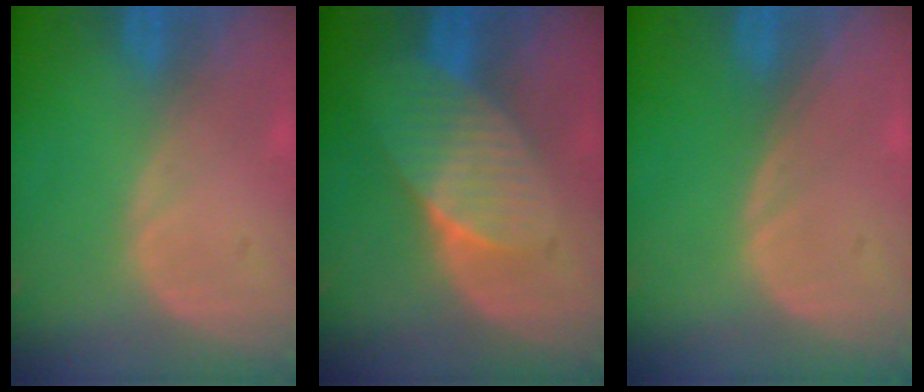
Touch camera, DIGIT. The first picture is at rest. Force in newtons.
{"total": 7.4, "press": 6.7, "slide": 3.2}
{"total": 0.0}